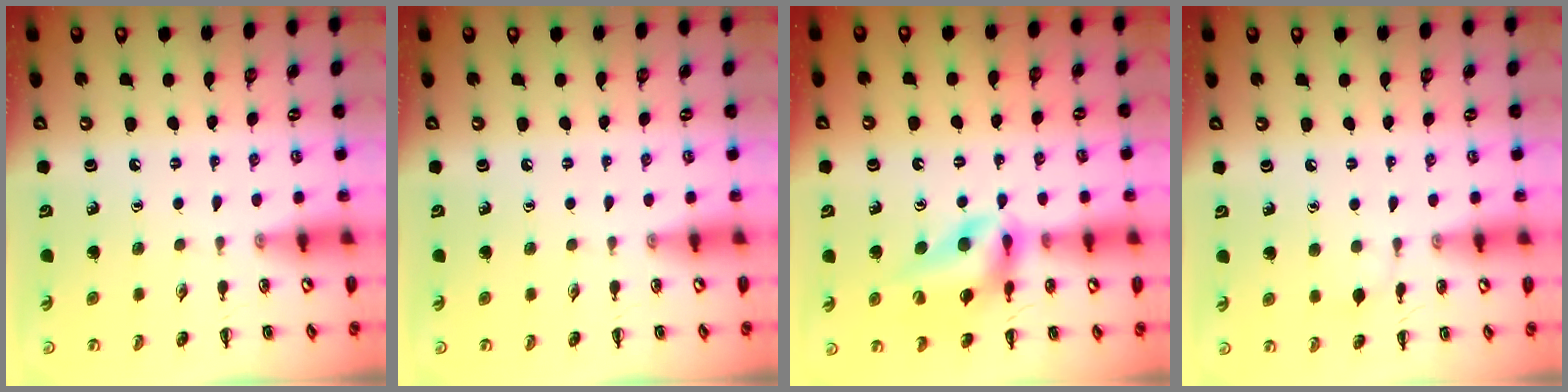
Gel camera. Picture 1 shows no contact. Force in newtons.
{"total": 0.0}
{"total": 11.5, "press": 11.0, "slide": 3.6}
{"total": 4.7, "press": 4.4, "slide": 1.8}